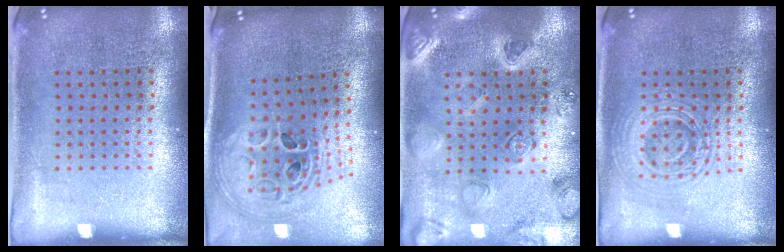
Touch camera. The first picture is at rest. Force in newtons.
{"total": 2.1, "press": 1.6, "slide": 1.3}
{"total": 2.3, "press": 2.3, "slide": 0.3}
{"total": 3.0, "press": 2.9, "slide": 0.5}